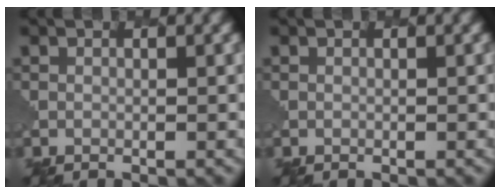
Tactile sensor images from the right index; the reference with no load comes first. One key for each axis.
{"total": 0.0}